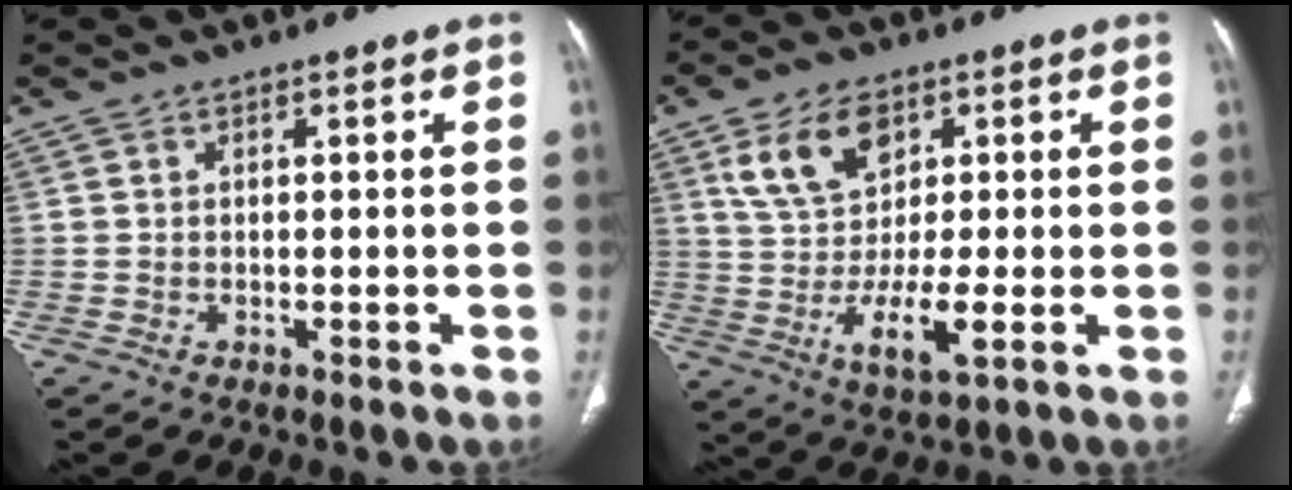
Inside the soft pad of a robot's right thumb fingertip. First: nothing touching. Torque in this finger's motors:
{"motor_torque": [0.13, 0.40, 0.90, -0.77, 0.35]}